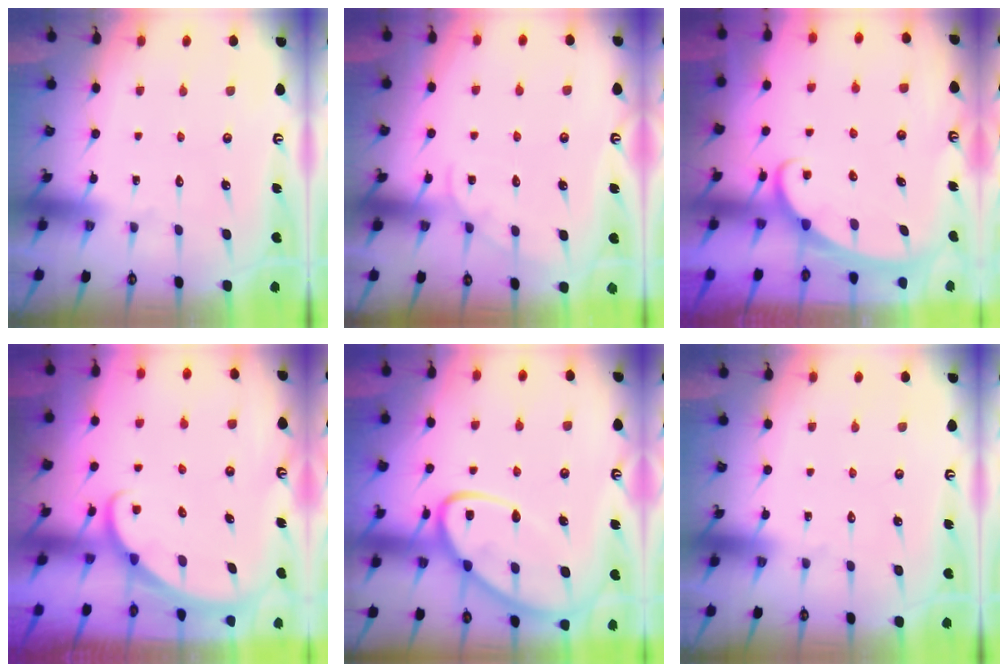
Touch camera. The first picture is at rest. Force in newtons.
{"total": 4.6, "press": 4.6, "slide": 0.6}
{"total": 2.4, "press": 2.4, "slide": 0.3}
{"total": 1.8, "press": 1.8, "slide": 0.1}
{"total": 13.3, "press": 13.2, "slide": 1.1}
{"total": 0.0}